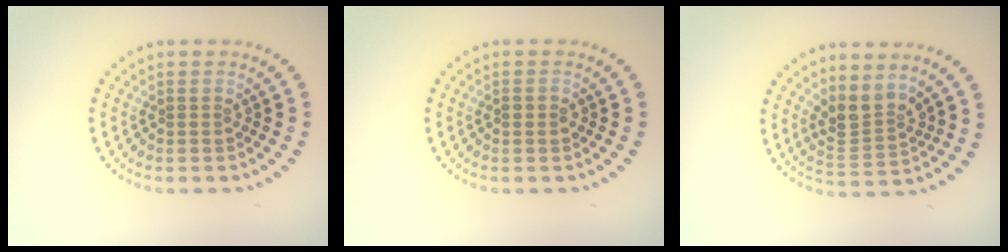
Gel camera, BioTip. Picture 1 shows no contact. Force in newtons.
{"total": 1.1, "press": 1.1, "slide": 0.1}
{"total": 3.1, "press": 2.6, "slide": 1.7}